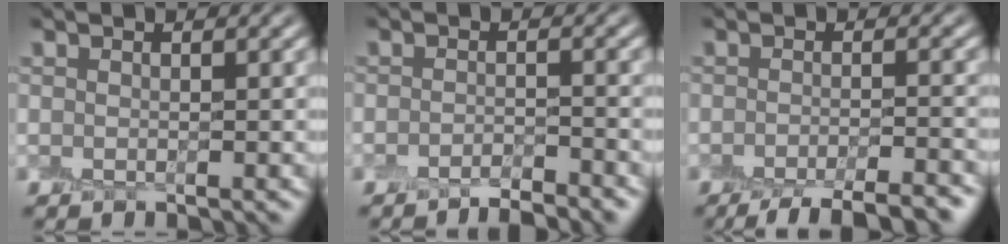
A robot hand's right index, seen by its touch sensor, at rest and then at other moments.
{"total": 2.4, "force": [-2.2, 0.1, 1.0], "torque": [-0.013, 0.002, -0.037]}
{"total": 6.6, "force": [-5.3, 1.4, 3.6], "torque": [-0.050, -0.011, -0.074]}